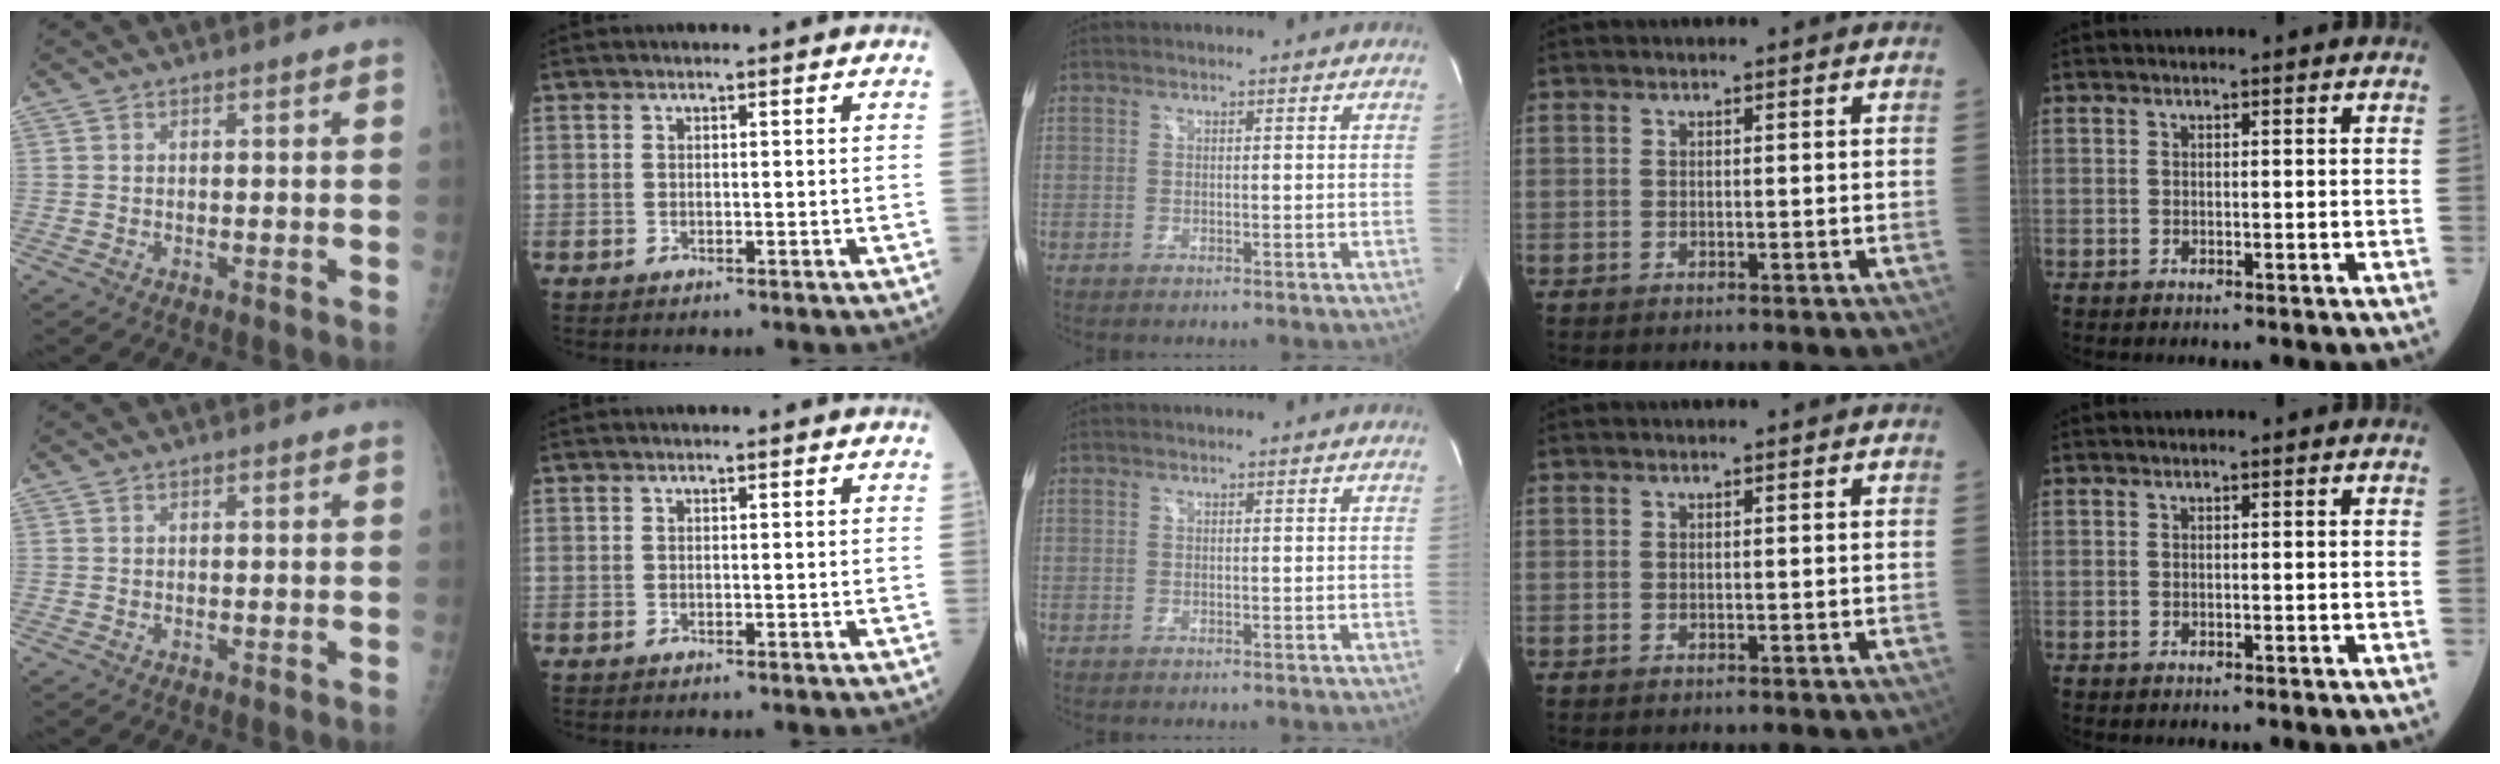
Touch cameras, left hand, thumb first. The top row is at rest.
{}